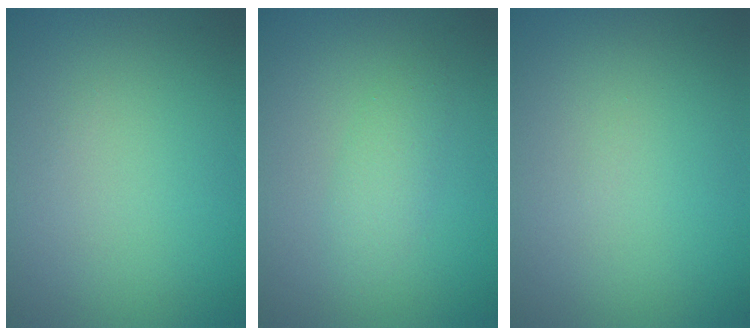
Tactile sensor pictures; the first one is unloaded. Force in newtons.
{"total": 1.9, "press": 1.9, "slide": 0.1}
{"total": 0.0}